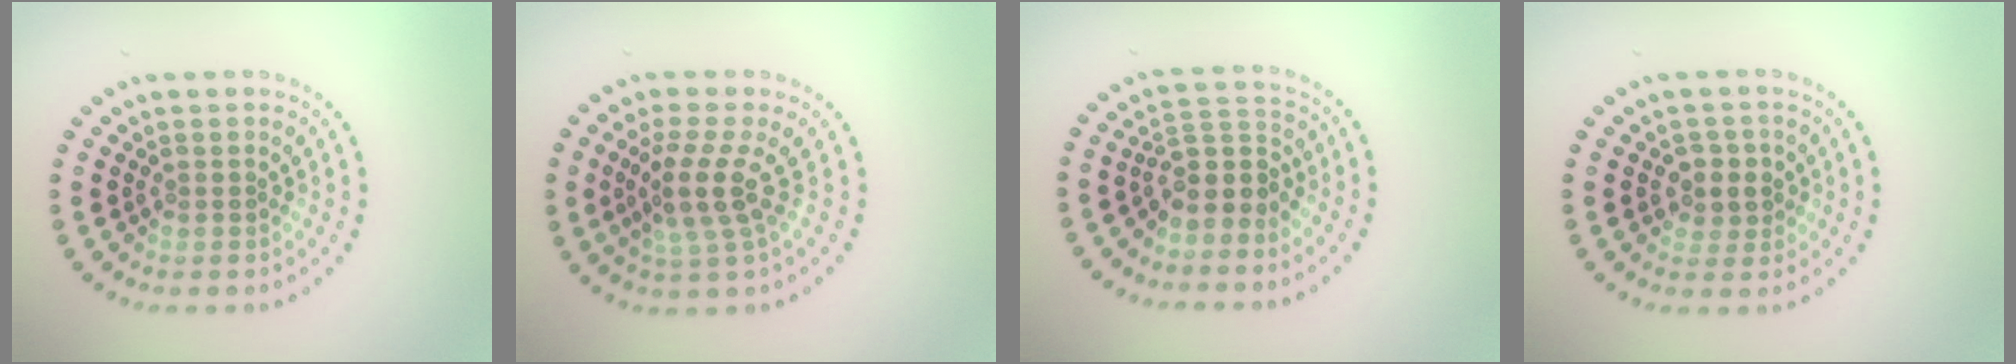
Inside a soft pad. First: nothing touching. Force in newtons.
{"total": 3.5, "press": 2.6, "slide": 2.3}
{"total": 3.2, "press": 2.5, "slide": 1.9}
{"total": 2.3, "press": 2.1, "slide": 0.9}